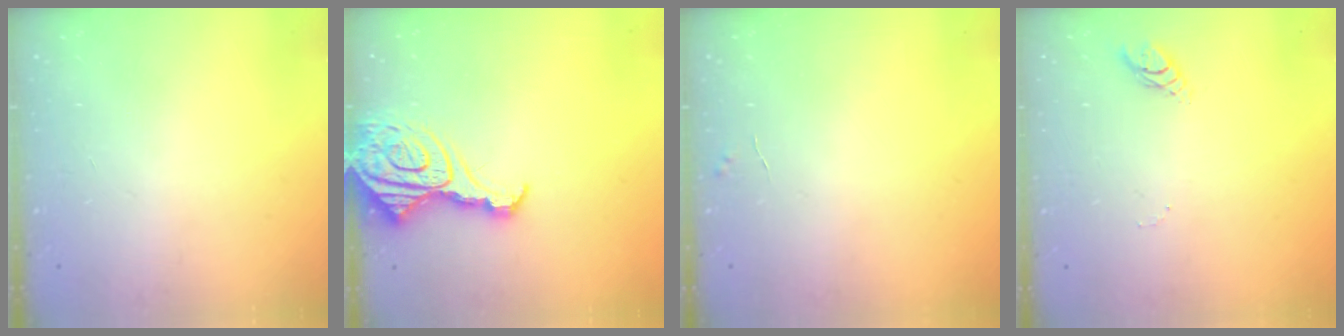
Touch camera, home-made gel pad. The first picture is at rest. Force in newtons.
{"total": 15.1, "press": 15.0, "slide": 1.7}
{"total": 2.8, "press": 2.8, "slide": 0.3}
{"total": 4.6, "press": 4.6, "slide": 0.4}